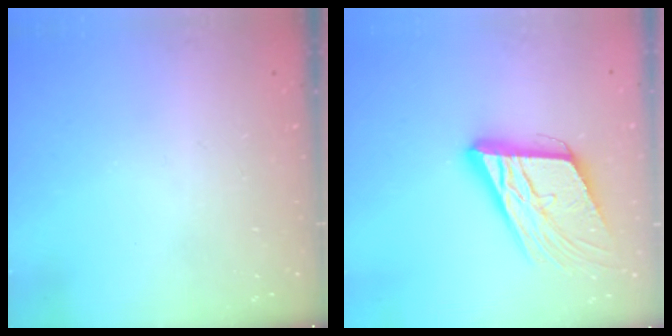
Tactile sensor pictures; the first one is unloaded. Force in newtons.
{"total": 16.9, "press": 16.5, "slide": 3.6}